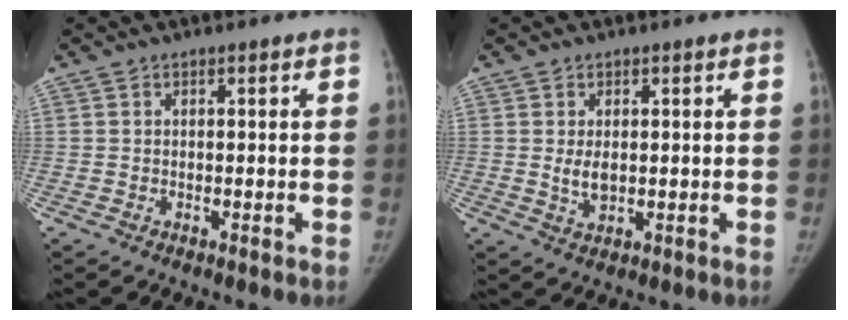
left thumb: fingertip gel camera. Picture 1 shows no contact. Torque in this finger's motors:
{"motor_torque": [0.28, 0.38, -0.01, 0.01, 0.01]}